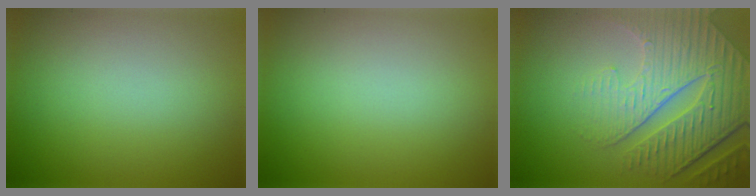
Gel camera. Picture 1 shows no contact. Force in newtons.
{"total": 0.0}
{"total": 8.6, "press": 6.1, "slide": 6.1}